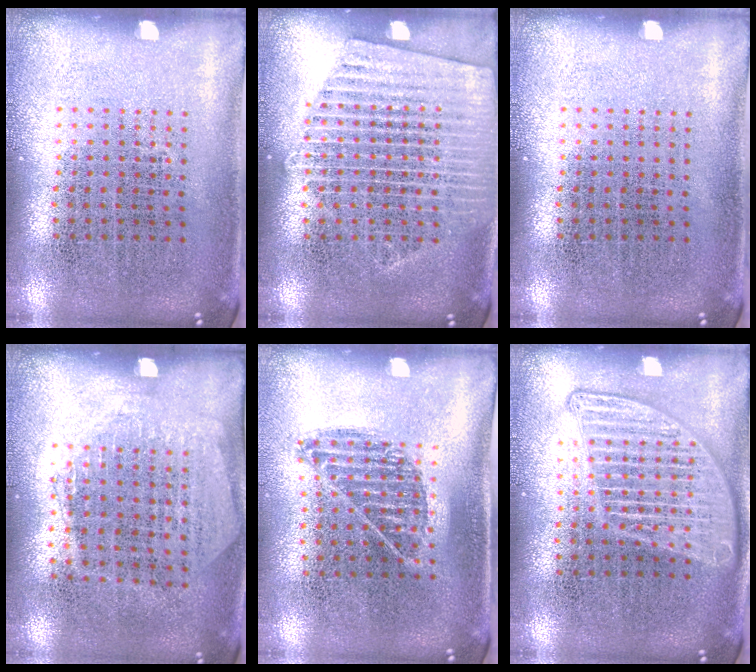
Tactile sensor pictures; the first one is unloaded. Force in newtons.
{"total": 1.6, "press": 1.6, "slide": 0.2}
{"total": 0.0}
{"total": 1.3, "press": 1.1, "slide": 0.7}
{"total": 0.9, "press": 0.8, "slide": 0.4}
{"total": 2.8, "press": 2.8, "slide": 0.3}